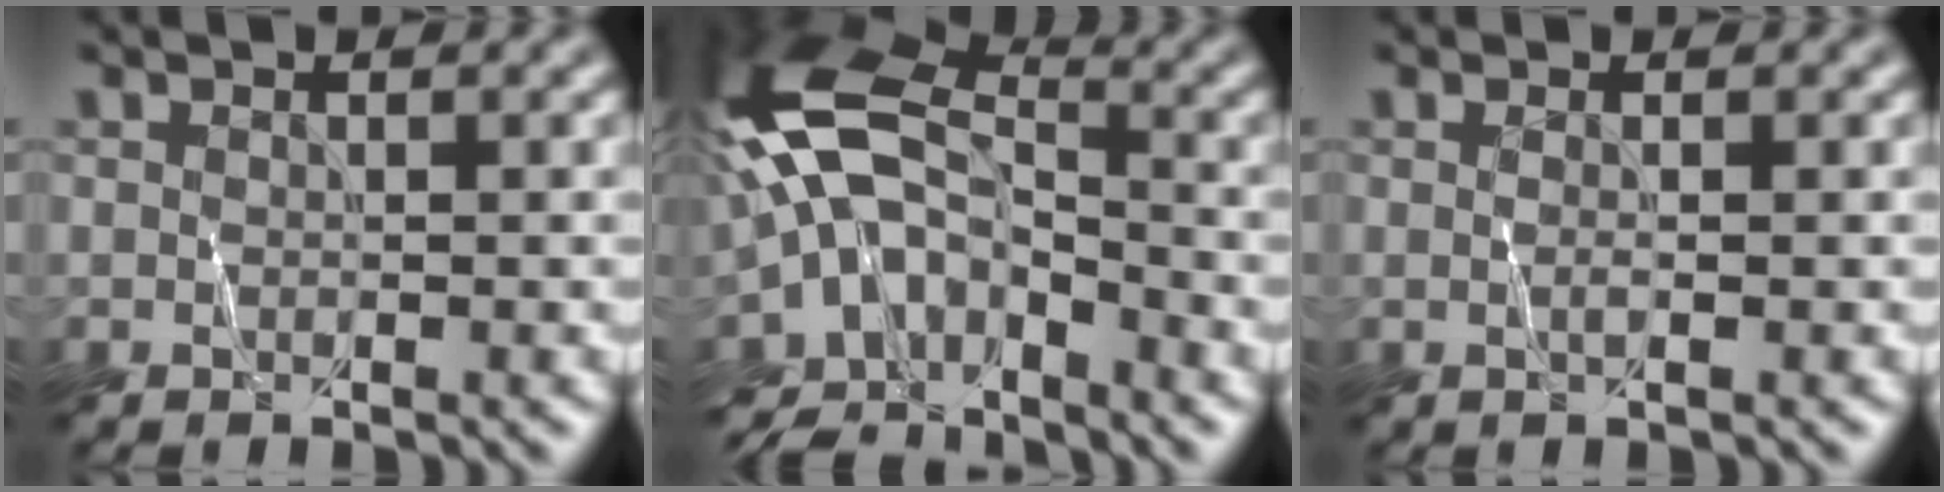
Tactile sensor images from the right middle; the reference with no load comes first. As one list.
[{"total": 10.6, "force": [-5.1, 5.6, 7.3], "torque": [-0.140, 0.011, -0.106]}, {"total": 0.6, "force": [0.1, 0.2, 0.6], "torque": [-0.010, 0.003, 0.001]}]